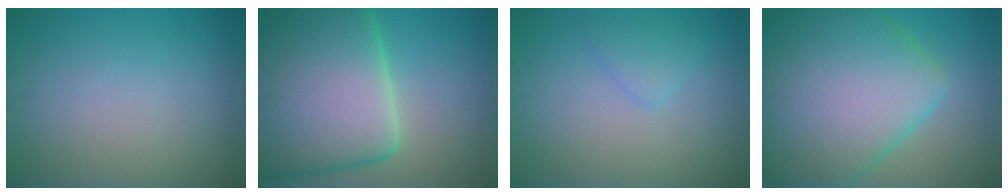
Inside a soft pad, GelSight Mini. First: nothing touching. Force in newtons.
{"total": 16.2, "press": 16.1, "slide": 1.5}
{"total": 1.6, "press": 1.6, "slide": 0.1}
{"total": 13.6, "press": 13.6, "slide": 0.5}